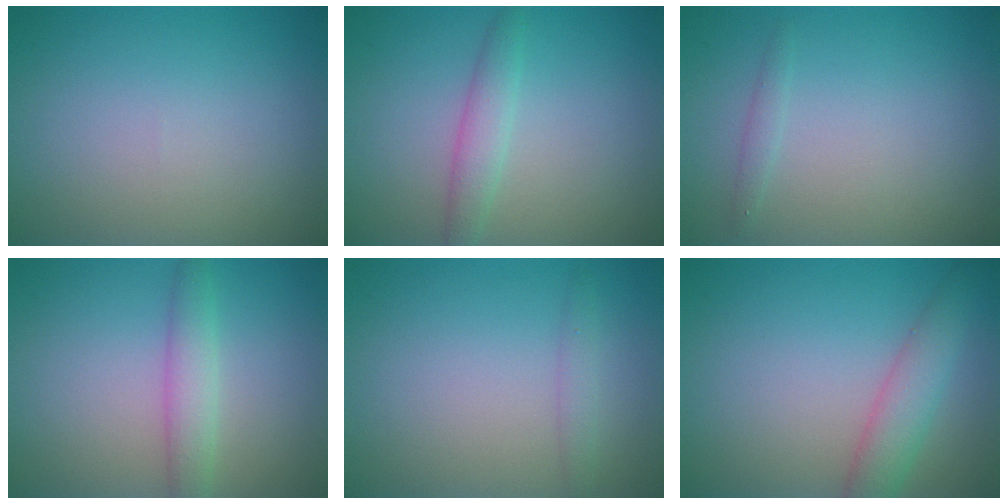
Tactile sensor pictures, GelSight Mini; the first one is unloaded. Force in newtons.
{"total": 2.2, "press": 2.2, "slide": 0.0}
{"total": 0.8, "press": 0.8, "slide": 0.1}
{"total": 2.6, "press": 2.6, "slide": 0.1}
{"total": 1.1, "press": 1.1, "slide": 0.1}
{"total": 3.5, "press": 3.5, "slide": 0.1}